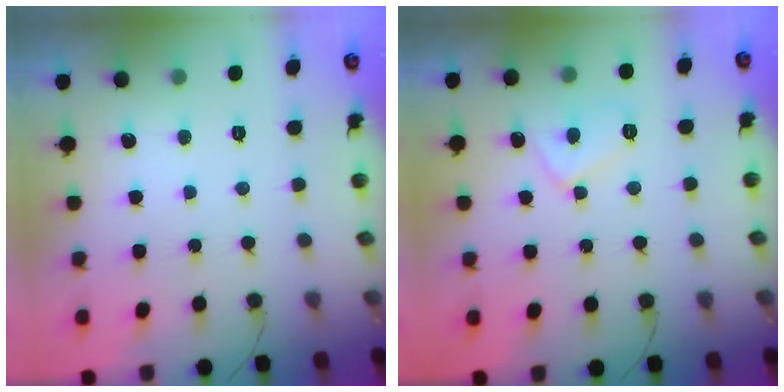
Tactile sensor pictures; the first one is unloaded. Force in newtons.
{"total": 7.0, "press": 7.0, "slide": 0.8}